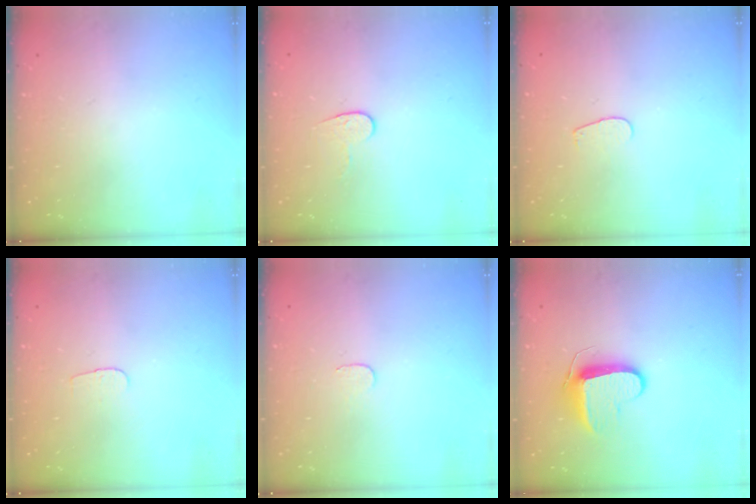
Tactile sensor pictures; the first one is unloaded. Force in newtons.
{"total": 6.0, "press": 6.0, "slide": 0.4}
{"total": 2.6, "press": 2.5, "slide": 0.3}
{"total": 2.9, "press": 2.8, "slide": 0.3}
{"total": 3.0, "press": 3.0, "slide": 0.3}
{"total": 9.4, "press": 9.4, "slide": 0.2}